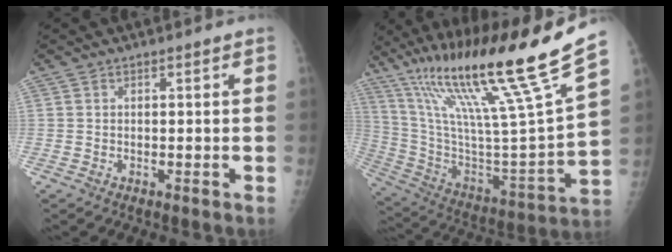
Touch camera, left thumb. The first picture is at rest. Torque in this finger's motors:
{"motor_torque": [1.29, -0.20, 1.92, -0.84, 0.57]}